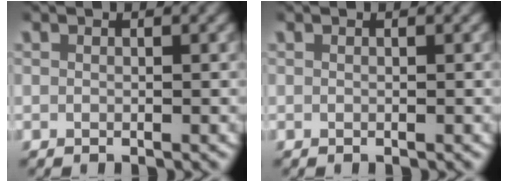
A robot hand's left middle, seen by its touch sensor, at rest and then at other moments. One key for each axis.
{"total": 0.0}